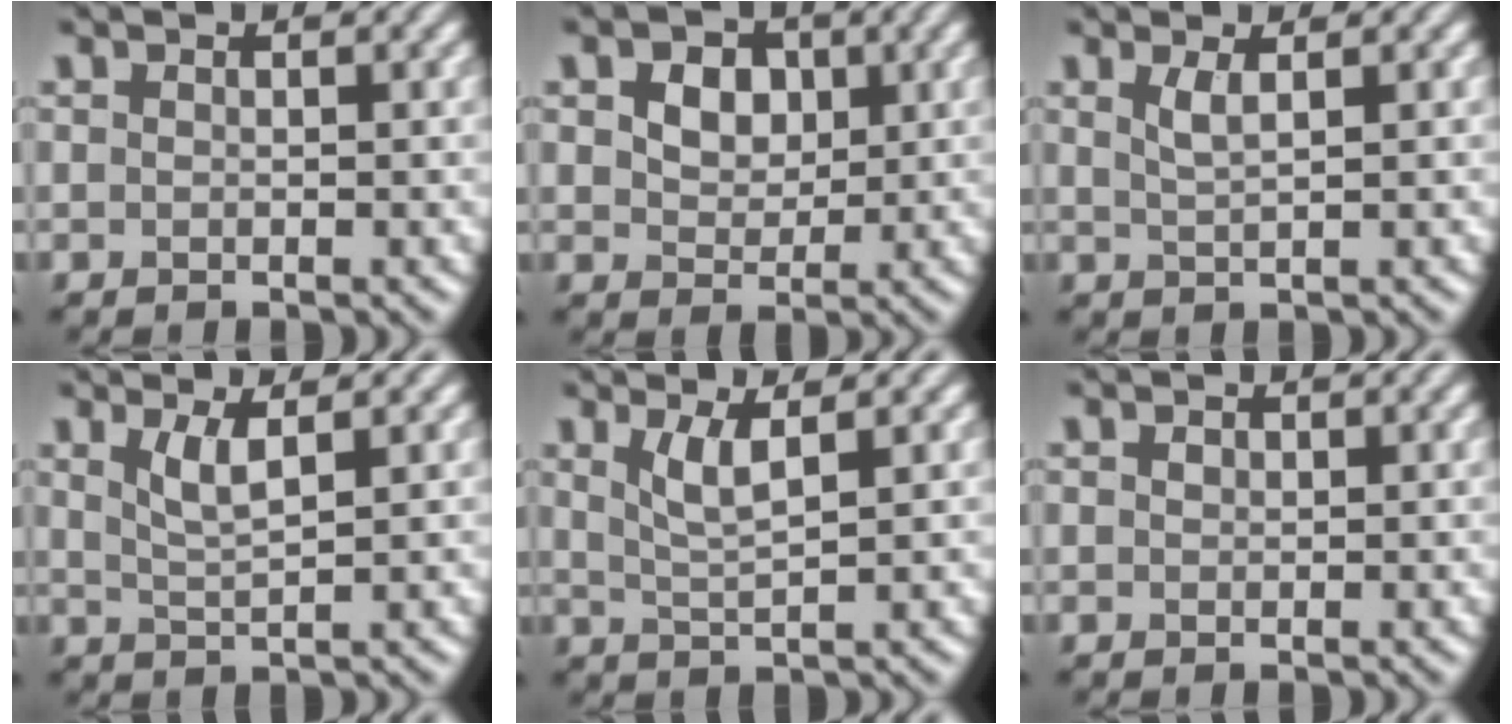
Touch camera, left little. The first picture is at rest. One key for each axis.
{"total": 5.0, "fx": 2.0, "fy": 3.5, "fz": 3.0, "tx": -0.060, "ty": 0.013, "tz": 0.021}
{"total": 1.6, "fx": 0.8, "fy": 0.4, "fz": 1.3, "tx": -0.028, "ty": 0.000, "tz": 0.014}
{"total": 2.3, "fx": 1.1, "fy": 0.5, "fz": 2.0, "tx": -0.039, "ty": -0.005, "tz": 0.025}
{"total": 2.6, "fx": 1.2, "fy": 0.6, "fz": 2.3, "tx": -0.047, "ty": -0.005, "tz": 0.028}
{"total": 0.6, "fx": 0.2, "fy": 0.5, "fz": 0.3, "tx": -0.007, "ty": 0.000, "tz": 0.003}